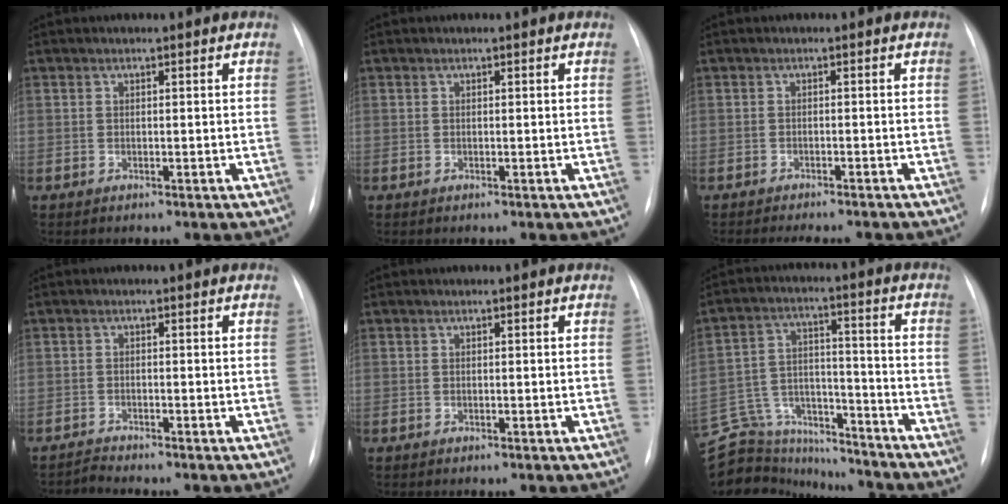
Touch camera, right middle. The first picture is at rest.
{"total": 0.0}
{"total": 7.3, "force": [-6.6, 1.2, 2.9], "torque": [-0.035, -0.004, -0.083]}
{"total": 1.3, "force": [-1.1, -0.5, -0.5], "torque": [0.007, -0.010, -0.021]}
{"total": 0.0}
{"total": 18.4, "force": [-17.0, 5.5, 4.0], "torque": [-0.093, 0.045, -0.261]}